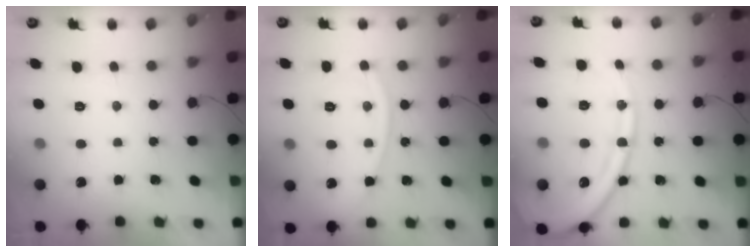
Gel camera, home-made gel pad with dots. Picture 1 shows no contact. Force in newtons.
{"total": 10.3, "press": 10.2, "slide": 1.3}
{"total": 16.0, "press": 15.8, "slide": 2.1}